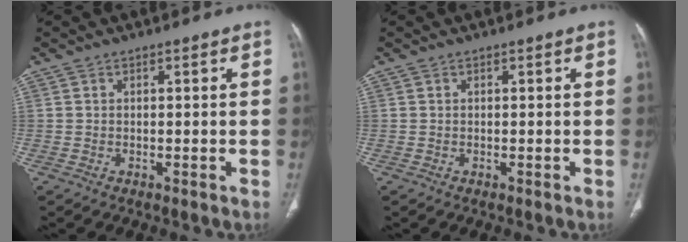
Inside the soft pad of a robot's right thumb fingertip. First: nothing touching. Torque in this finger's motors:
{"motor_torque": [0.00, 0.00, 0.00, 0.01, 0.00]}